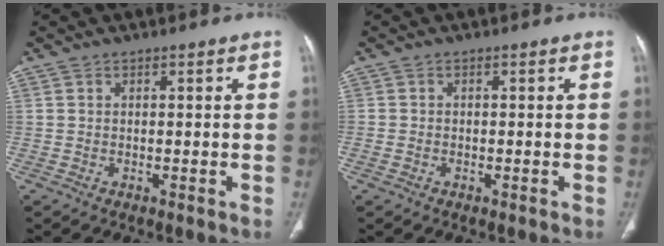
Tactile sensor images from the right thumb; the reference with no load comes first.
{"total": 0.8, "force": [-0.4, 0.5, 0.4], "torque": [-0.009, 0.003, -0.008]}